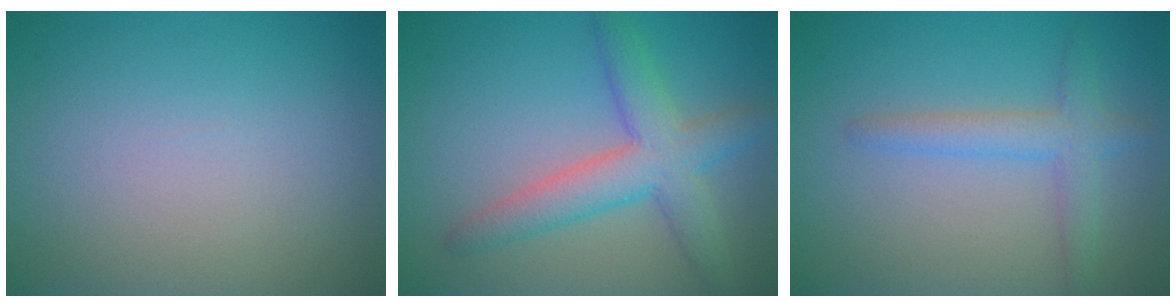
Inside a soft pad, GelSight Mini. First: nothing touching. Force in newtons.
{"total": 5.2, "press": 5.2, "slide": 0.2}
{"total": 2.8, "press": 2.8, "slide": 0.2}